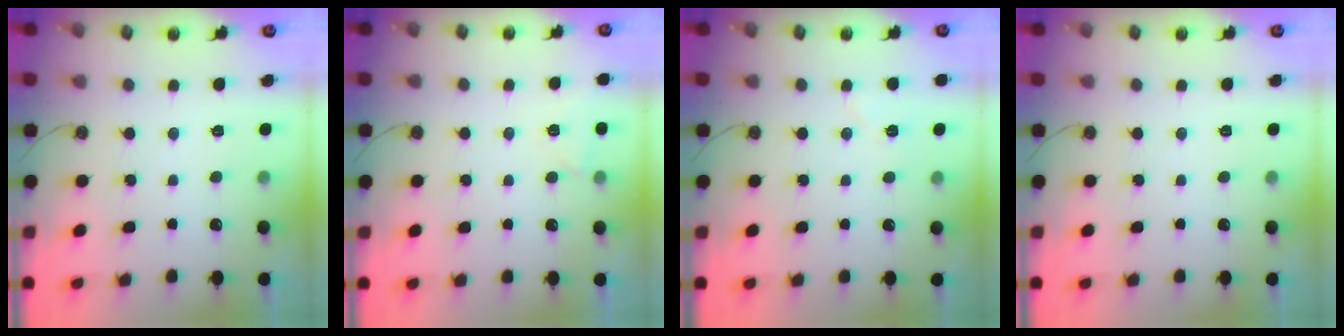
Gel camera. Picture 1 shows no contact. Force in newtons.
{"total": 4.5, "press": 4.5, "slide": 0.2}
{"total": 5.2, "press": 4.5, "slide": 2.5}
{"total": 0.0}